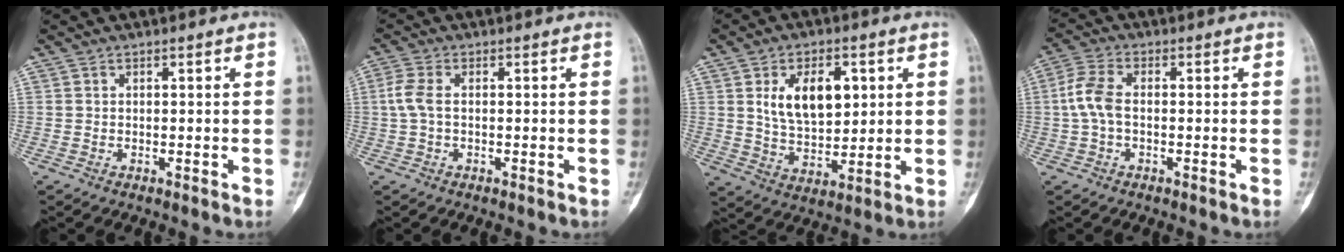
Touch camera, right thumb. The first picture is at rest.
{"total": 3.6, "force": [-0.1, 1.9, 3.1], "torque": [-0.083, 0.005, -0.006]}
{"total": 11.7, "force": [3.3, 6.8, 9.0], "torque": [-0.125, -0.014, 0.063]}
{"total": 5.7, "force": [-0.4, 3.1, 4.8], "torque": [-0.111, 0.017, -0.014]}